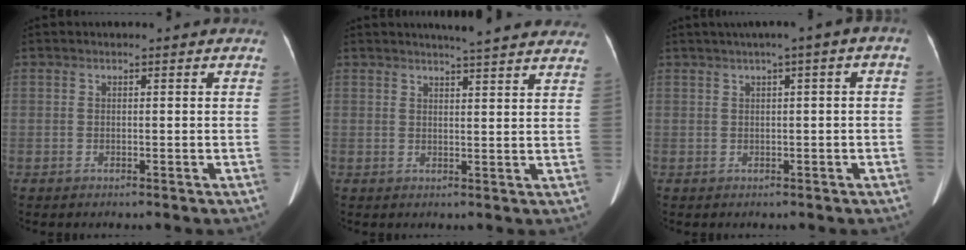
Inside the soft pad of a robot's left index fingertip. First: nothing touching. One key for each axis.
{"total": 11.3, "fx": 10.4, "fy": 0.7, "fz": 4.5, "tx": -0.050, "ty": -0.001, "tz": 0.109}
{"total": 4.3, "fx": 1.2, "fy": 0.3, "fz": 4.1, "tx": -0.057, "ty": 0.021, "tz": 0.016}